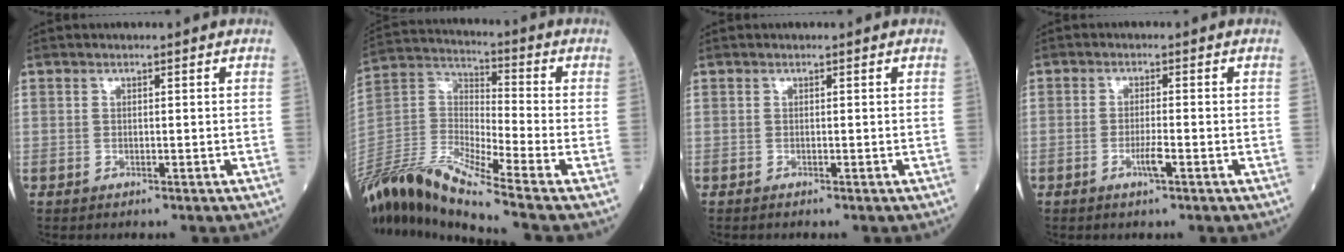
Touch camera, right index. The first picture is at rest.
{"total": 18.9, "force": [-15.3, -0.8, 11.0], "torque": [-0.238, -0.013, -0.296]}
{"total": 1.9, "force": [-1.5, -0.2, 1.2], "torque": [-0.006, 0.006, -0.005]}
{"total": 2.4, "force": [-1.1, 0.0, 2.1], "torque": [-0.046, -0.002, -0.019]}